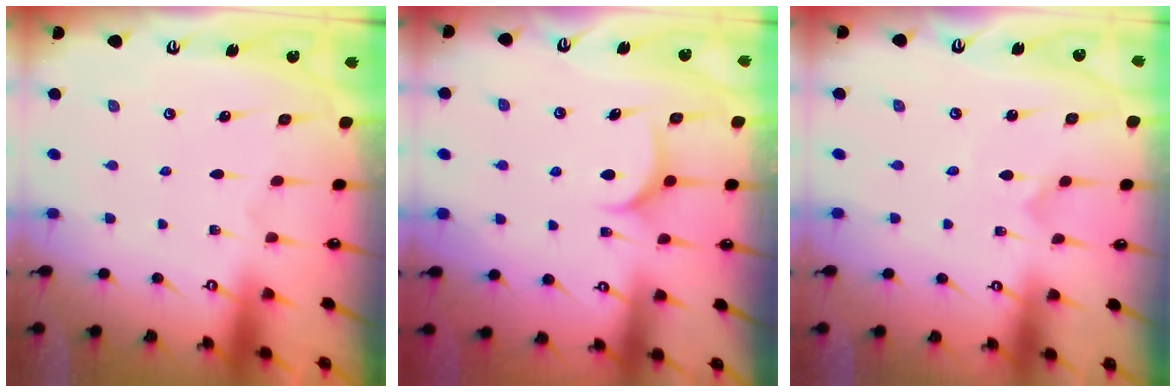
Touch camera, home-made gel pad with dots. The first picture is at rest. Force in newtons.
{"total": 6.7, "press": 6.7, "slide": 0.4}
{"total": 0.0}